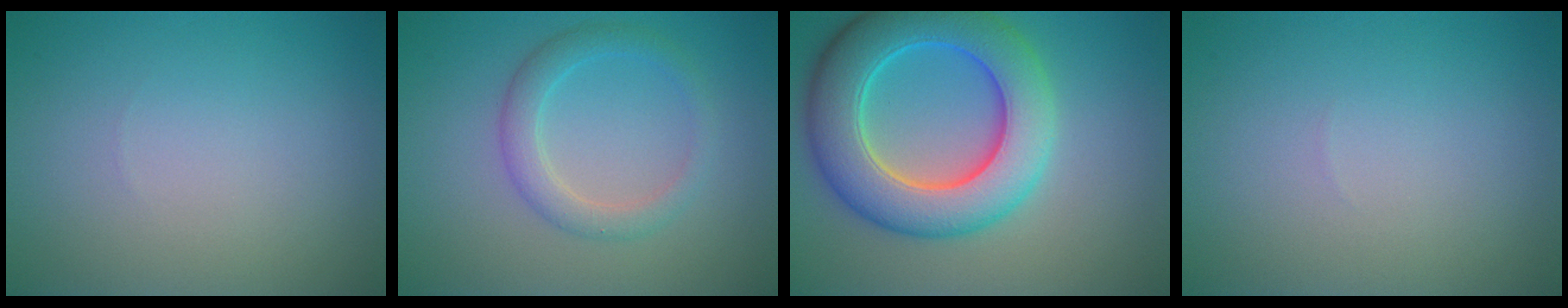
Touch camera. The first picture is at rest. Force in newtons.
{"total": 2.7, "press": 2.7, "slide": 0.1}
{"total": 9.6, "press": 9.6, "slide": 0.5}
{"total": 0.0}